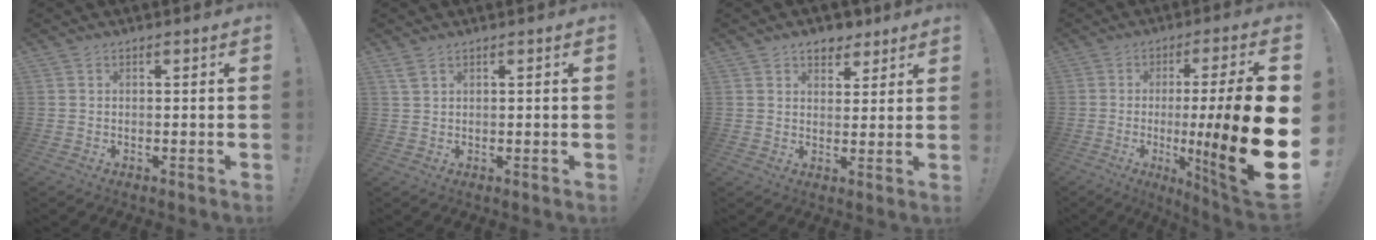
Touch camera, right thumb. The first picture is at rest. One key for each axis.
{"total": 2.2, "fx": 1.2, "fy": 0.6, "fz": 1.8, "tx": -0.034, "ty": -0.001, "tz": 0.023}
{"total": 6.0, "fx": 4.3, "fy": 3.8, "fz": 1.7, "tx": -0.012, "ty": -0.026, "tz": 0.078}
{"total": 23.2, "fx": -3.0, "fy": 1.5, "fz": 22.9, "tx": -0.374, "ty": -0.009, "tz": -0.048}